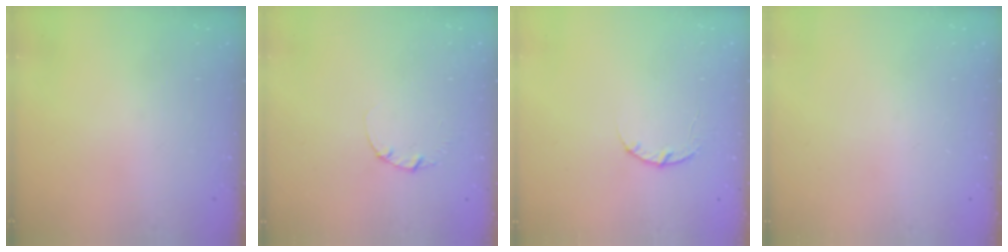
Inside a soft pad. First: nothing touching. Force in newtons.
{"total": 1.3, "press": 1.3, "slide": 0.2}
{"total": 3.6, "press": 3.5, "slide": 0.5}
{"total": 0.0}